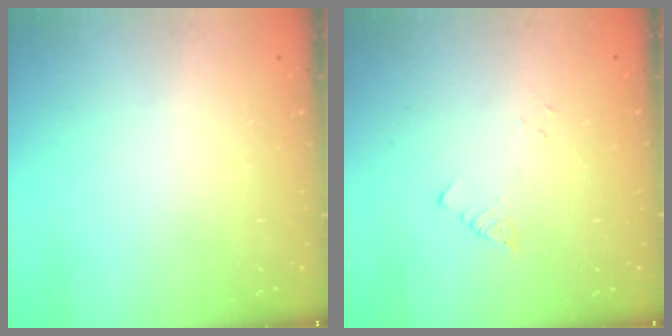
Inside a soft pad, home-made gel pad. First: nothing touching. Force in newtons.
{"total": 1.8, "press": 1.8, "slide": 0.2}